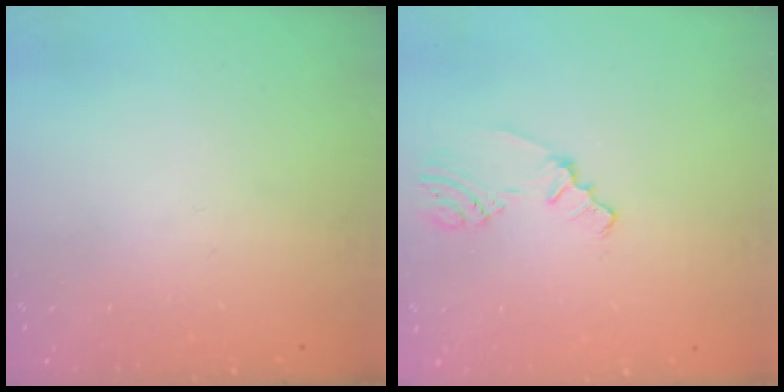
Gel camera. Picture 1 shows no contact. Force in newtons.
{"total": 2.0, "press": 1.5, "slide": 1.4}